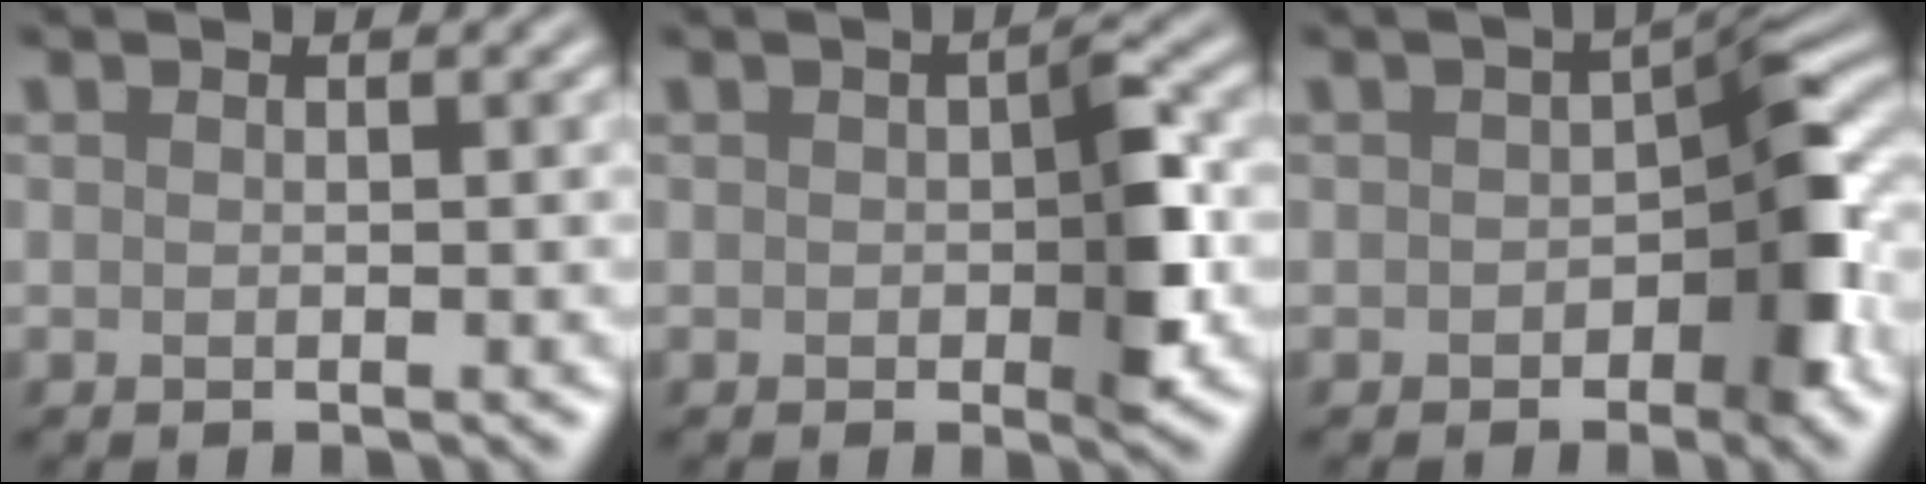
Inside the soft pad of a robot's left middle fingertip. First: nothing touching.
{"total": 3.9, "force": [-0.2, 1.6, 3.6], "torque": [-0.048, 0.000, -0.002]}
{"total": 6.0, "force": [-1.3, 3.0, 5.0], "torque": [-0.048, 0.010, -0.028]}